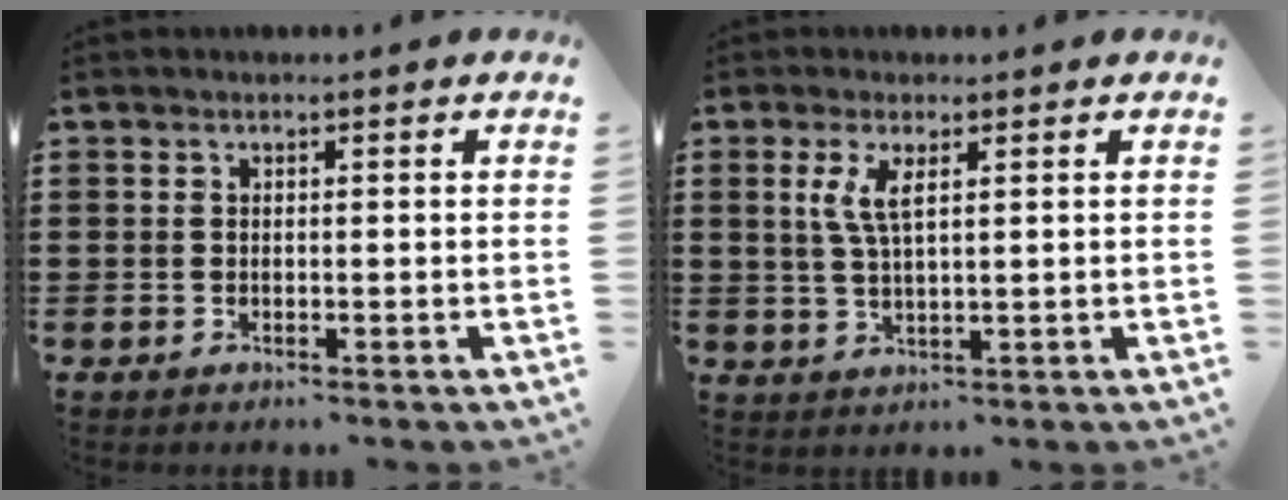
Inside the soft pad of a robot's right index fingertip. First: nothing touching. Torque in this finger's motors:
{"motor_torque": [0.10, -0.09, 0.42, 0.09]}